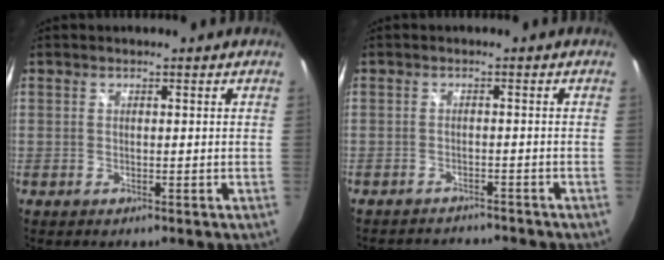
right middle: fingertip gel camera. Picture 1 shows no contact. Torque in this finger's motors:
{"motor_torque": [1.07, -1.07, 0.50, 0.16]}